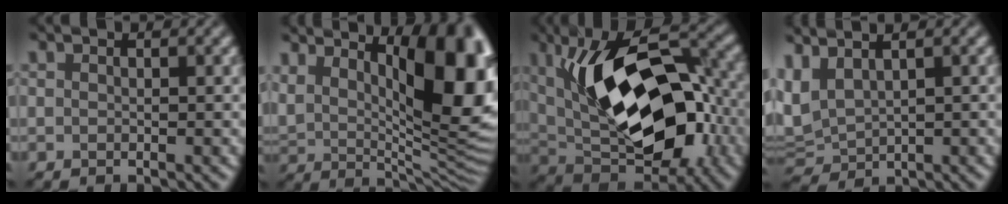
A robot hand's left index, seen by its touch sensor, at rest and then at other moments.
{"total": 16.1, "force": [6.1, 7.6, 12.9], "torque": [-0.167, 0.013, 0.098]}
{"total": 13.4, "force": [0.4, 6.8, 11.6], "torque": [-0.160, 0.009, -0.001]}
{"total": 4.0, "force": [1.9, 2.1, 2.9], "torque": [-0.078, 0.010, 0.042]}